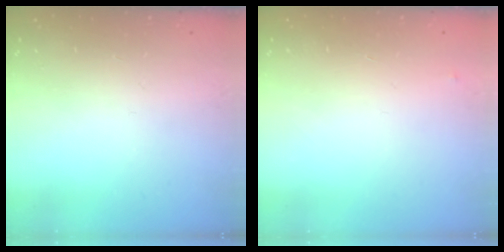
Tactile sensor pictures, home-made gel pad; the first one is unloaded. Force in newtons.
{"total": 2.5, "press": 2.5, "slide": 0.4}